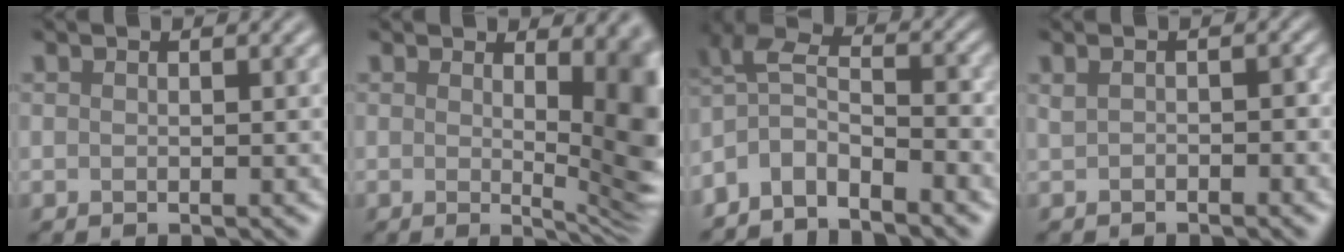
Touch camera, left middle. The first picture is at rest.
{"total": 10.1, "force": [1.1, 3.8, 9.2], "torque": [-0.081, 0.006, 0.024]}
{"total": 5.2, "force": [-4.6, 1.2, 2.0], "torque": [-0.051, 0.003, -0.077]}
{"total": 0.8, "force": [-0.7, -0.3, 0.0], "torque": [-0.020, -0.003, 0.006]}